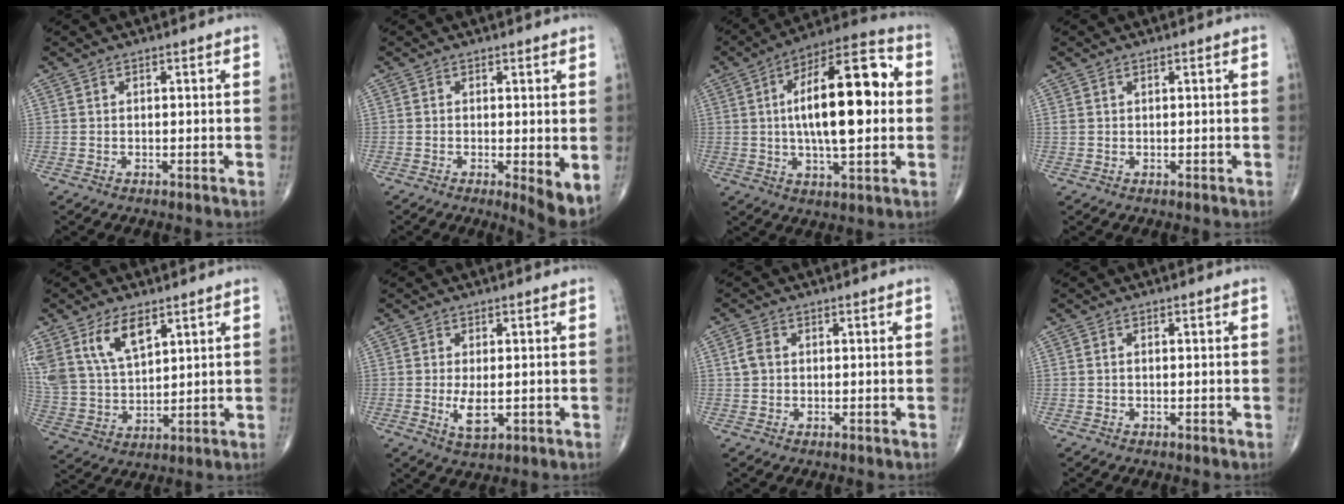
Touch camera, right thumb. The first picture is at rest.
{"total": 4.9, "force": [-0.6, 1.2, 4.7], "torque": [-0.071, -0.016, -0.013]}
{"total": 20.8, "force": [1.9, 7.9, 19.1], "torque": [-0.295, 0.023, 0.023]}
{"total": 0.7, "force": [0.4, 0.3, 0.4], "torque": [-0.010, 0.010, 0.011]}
{"total": 12.7, "force": [7.0, 6.6, 8.3], "torque": [-0.153, -0.023, 0.149]}
{"total": 4.4, "force": [-0.6, 1.9, 3.9], "torque": [-0.071, -0.011, -0.007]}
{"total": 2.6, "force": [0.3, 2.0, 1.6], "torque": [-0.031, 0.007, 0.005]}
{"total": 0.6, "force": [0.0, 0.3, 0.5], "torque": [-0.012, 0.001, -0.001]}